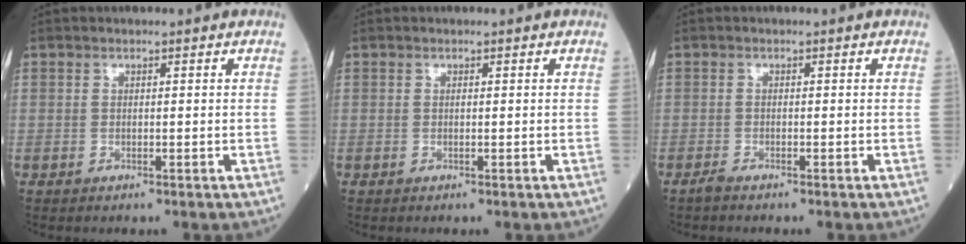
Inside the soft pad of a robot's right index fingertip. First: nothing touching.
{"total": 0.0}
{"total": 0.9, "force": [-0.9, -0.1, 0.2], "torque": [-0.010, -0.002, -0.019]}